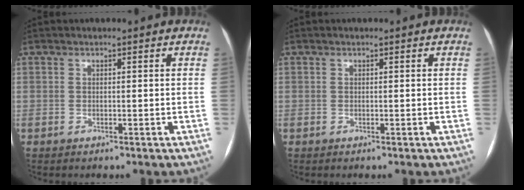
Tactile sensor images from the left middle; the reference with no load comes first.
{"total": 0.0}